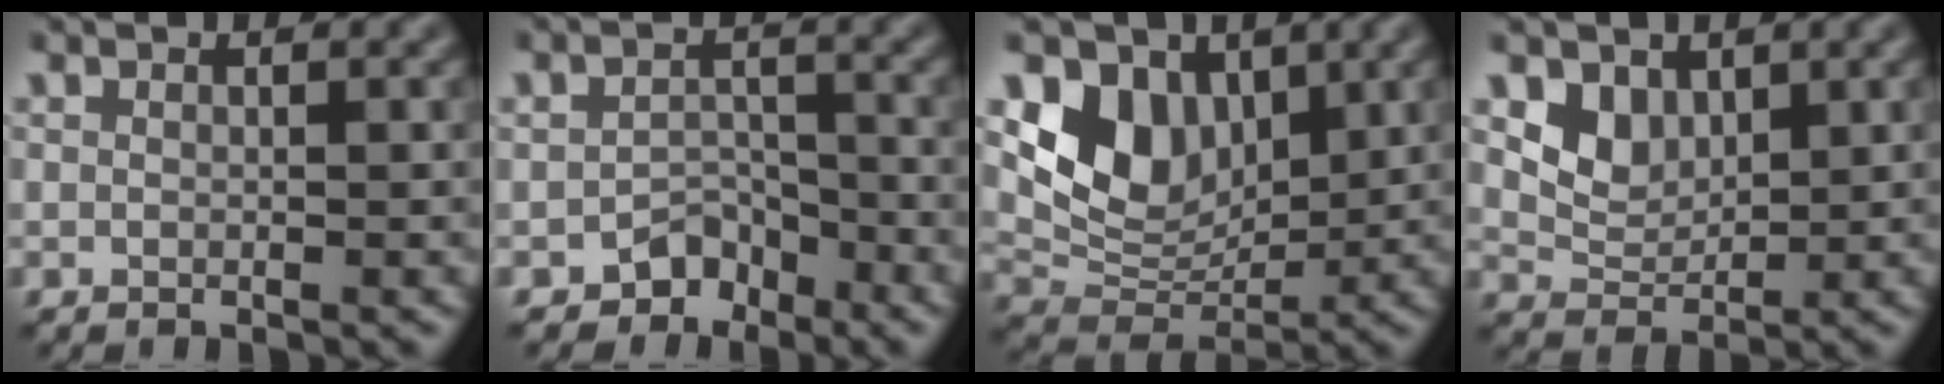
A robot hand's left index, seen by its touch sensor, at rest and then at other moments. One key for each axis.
{"total": 2.6, "fx": -2.4, "fy": 1.1, "fz": 0.0, "tx": 0.017, "ty": 0.010, "tz": -0.035}
{"total": 5.7, "fx": 2.1, "fy": 4.2, "fz": 3.2, "tx": -0.054, "ty": -0.012, "tz": 0.044}
{"total": 2.3, "fx": 1.0, "fy": 1.8, "fz": 1.0, "tx": -0.027, "ty": -0.015, "tz": 0.030}